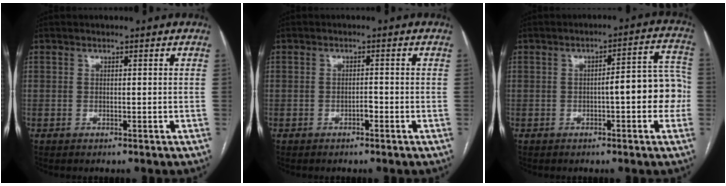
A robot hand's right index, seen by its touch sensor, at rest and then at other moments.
{"total": 1.2, "force": [-0.7, 0.4, 0.9], "torque": [-0.013, 0.002, -0.012]}
{"total": 8.6, "force": [-1.4, 2.0, 8.2], "torque": [-0.094, 0.035, -0.018]}